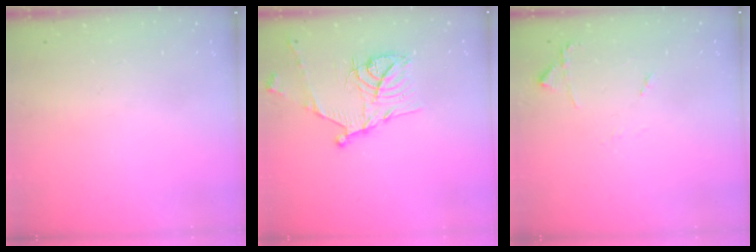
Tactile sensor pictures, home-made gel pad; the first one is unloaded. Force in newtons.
{"total": 16.1, "press": 16.1, "slide": 1.3}
{"total": 7.8, "press": 7.7, "slide": 0.7}